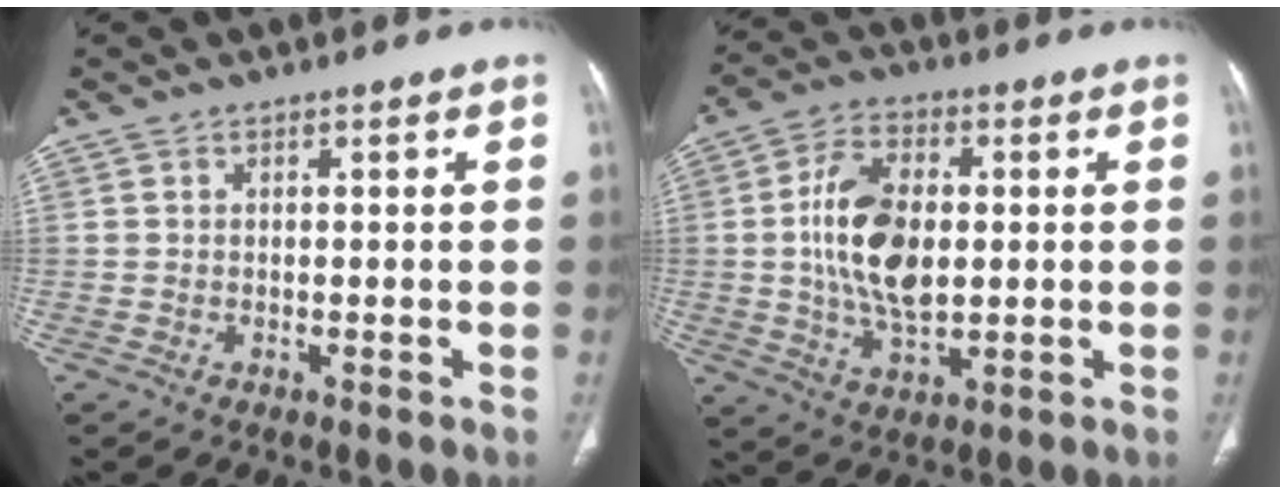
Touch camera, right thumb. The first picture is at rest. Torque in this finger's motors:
{"motor_torque": [1.90, 1.61, 1.32, -0.63, 0.14]}